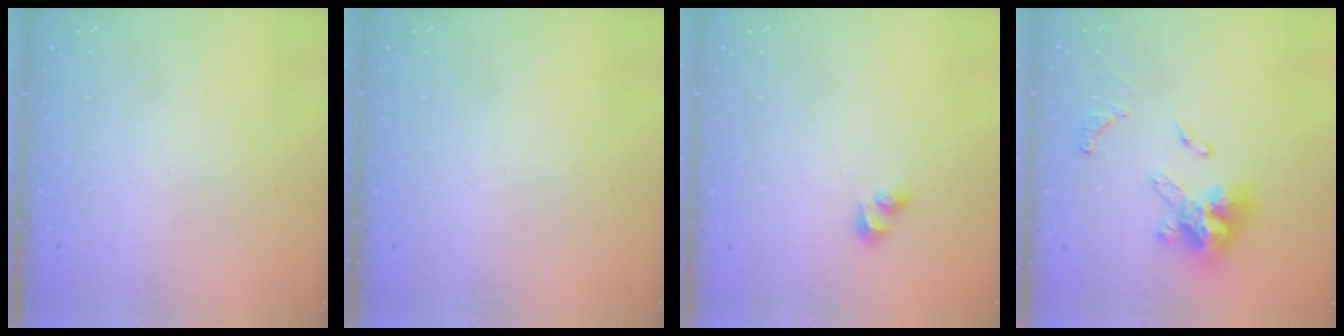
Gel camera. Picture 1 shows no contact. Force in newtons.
{"total": 0.0}
{"total": 4.1, "press": 3.5, "slide": 2.1}
{"total": 14.8, "press": 14.8, "slide": 1.2}